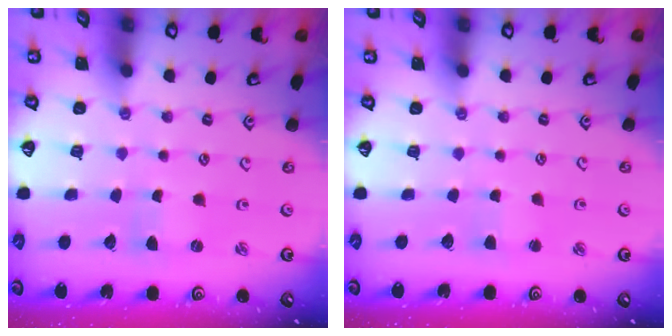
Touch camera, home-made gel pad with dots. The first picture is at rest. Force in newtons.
{"total": 3.0, "press": 3.0, "slide": 0.3}